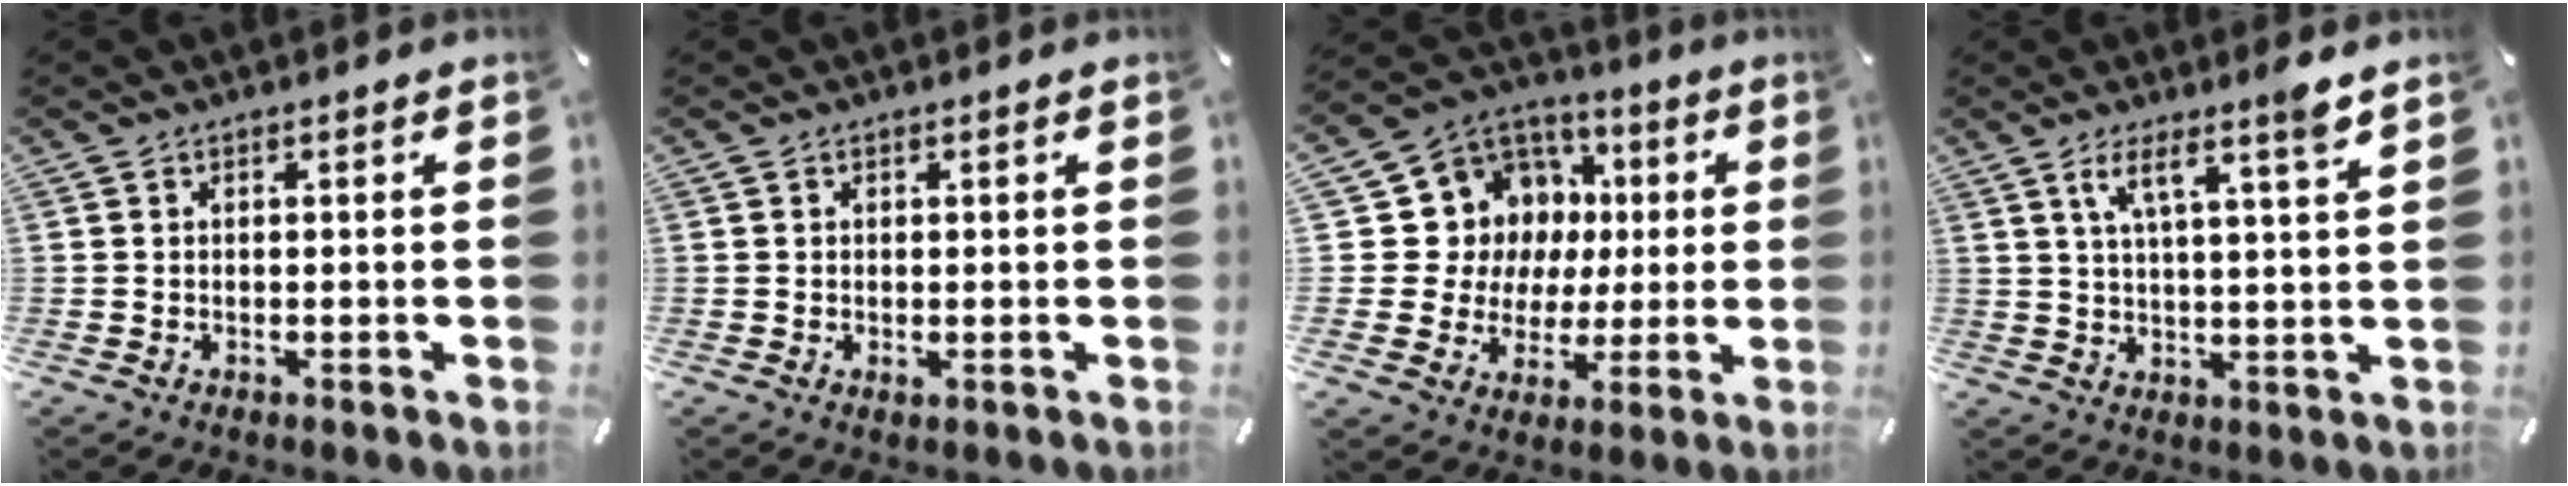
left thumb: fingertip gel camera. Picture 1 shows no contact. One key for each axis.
{"total": 0.5, "fx": 0.1, "fy": 0.4, "fz": 0.4, "tx": -0.008, "ty": 0.000, "tz": 0.002}
{"total": 12.5, "fx": 1.7, "fy": 12.2, "fz": 2.1, "tx": -0.030, "ty": -0.030, "tz": 0.054}
{"total": 7.2, "fx": 4.8, "fy": 0.4, "fz": 5.4, "tx": -0.103, "ty": -0.021, "tz": 0.078}